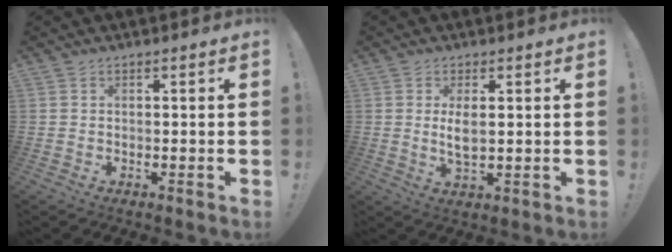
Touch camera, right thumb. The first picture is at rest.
{"total": 4.9, "force": [0.9, 1.8, 4.5], "torque": [-0.076, -0.016, 0.010]}